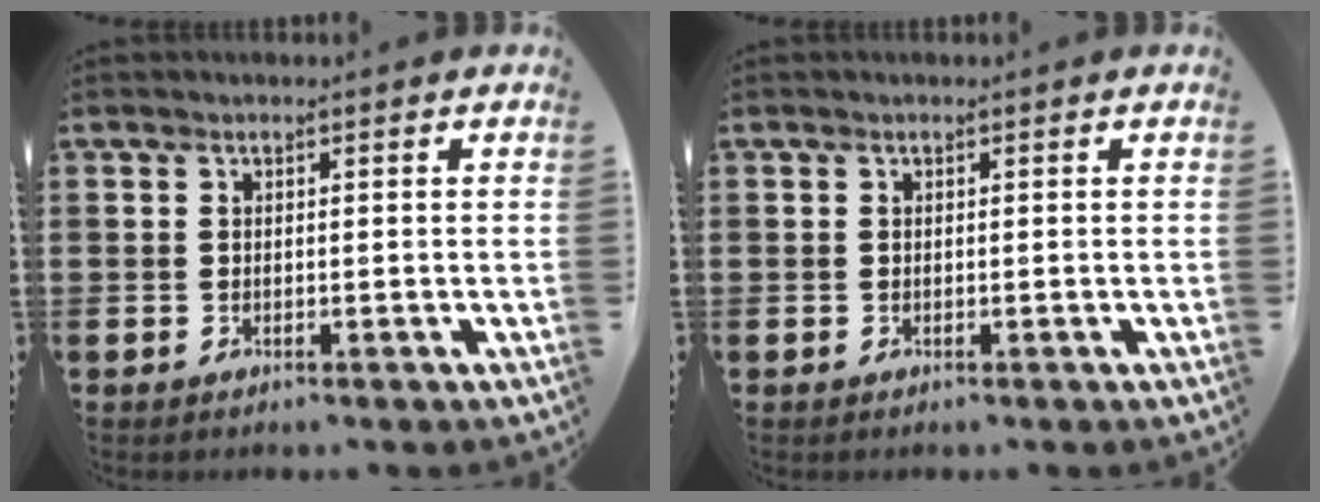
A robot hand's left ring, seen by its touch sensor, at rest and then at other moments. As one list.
[{"total": 0.0}]